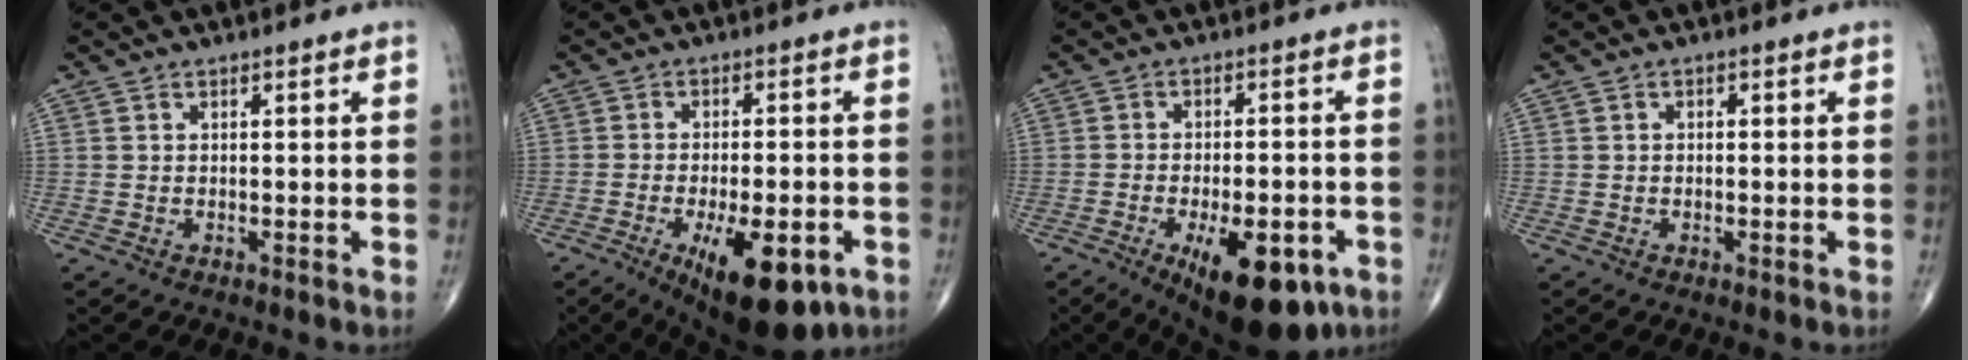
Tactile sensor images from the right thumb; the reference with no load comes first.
{"total": 14.8, "force": [-6.4, 5.8, 12.0], "torque": [-0.162, 0.005, -0.081]}
{"total": 15.5, "force": [-7.2, 6.5, 12.1], "torque": [-0.150, 0.012, -0.091]}
{"total": 0.5, "force": [0.1, 0.3, 0.4], "torque": [-0.004, 0.000, -0.001]}